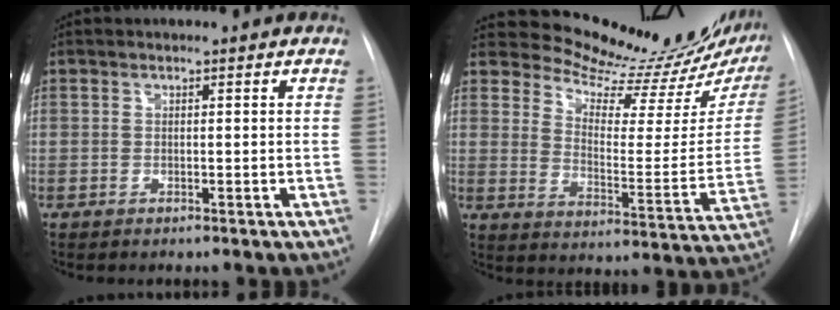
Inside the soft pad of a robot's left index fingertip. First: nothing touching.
{"total": 19.8, "force": [18.8, 2.6, 5.7], "torque": [-0.083, -0.109, 0.236]}